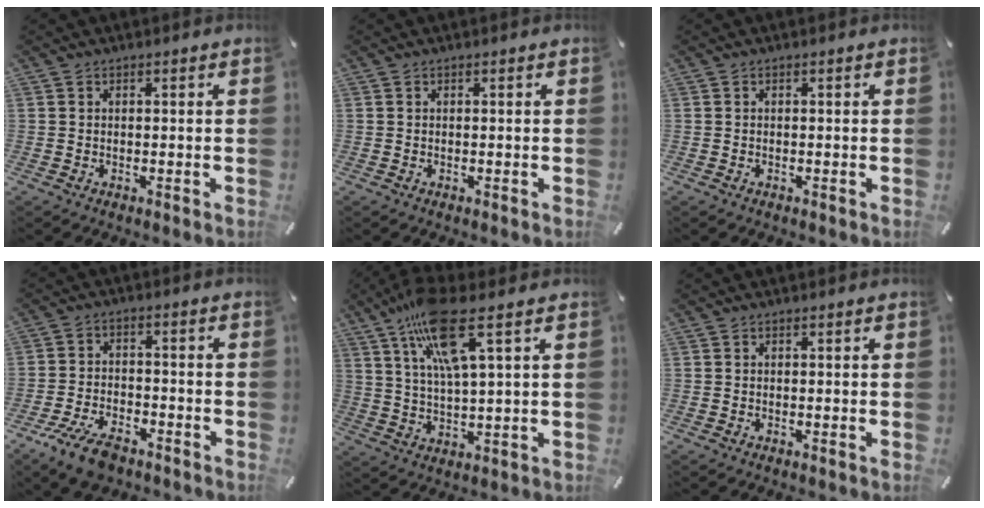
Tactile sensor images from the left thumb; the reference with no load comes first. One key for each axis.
{"total": 0.0}
{"total": 0.0}
{"total": 8.4, "fx": -5.7, "fy": 3.7, "fz": 4.8, "tx": -0.102, "ty": 0.021, "tz": -0.106}
{"total": 13.9, "fx": 7.6, "fy": 3.1, "fz": 11.3, "tx": -0.243, "ty": -0.015, "tz": 0.130}
{"total": 0.0}